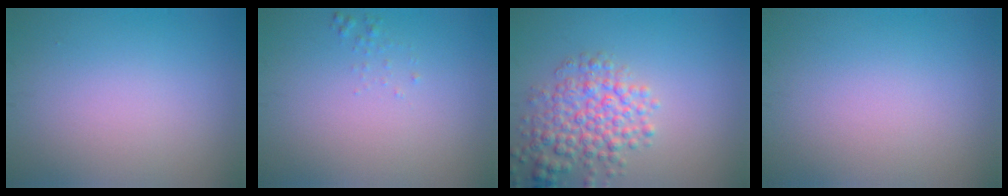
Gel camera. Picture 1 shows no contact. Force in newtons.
{"total": 0.5, "press": 0.5, "slide": 0.0}
{"total": 5.0, "press": 5.0, "slide": 0.2}
{"total": 0.0}